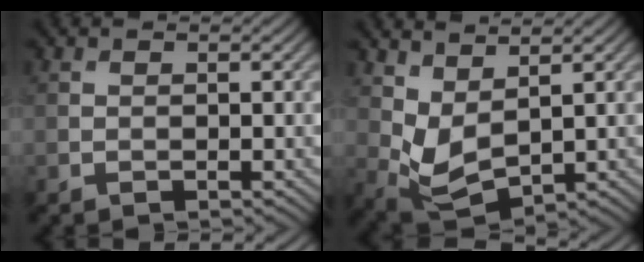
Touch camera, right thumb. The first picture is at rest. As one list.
[{"total": 5.6, "force": [2.5, 3.0, 4.1], "torque": [-0.107, -0.006, 0.053]}]